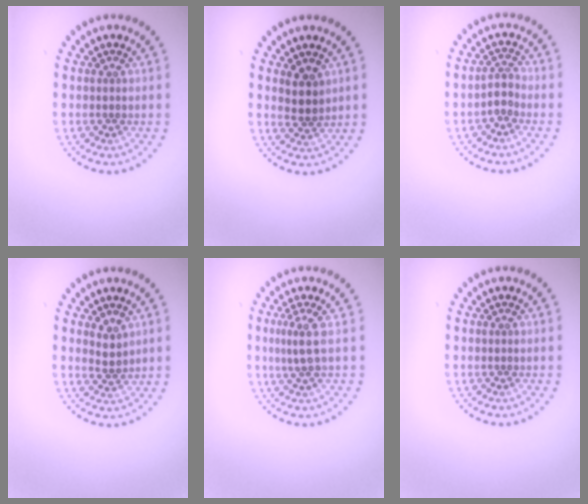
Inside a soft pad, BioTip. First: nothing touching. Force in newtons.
{"total": 2.2, "press": 1.9, "slide": 1.2}
{"total": 1.7, "press": 1.2, "slide": 1.2}
{"total": 1.6, "press": 1.4, "slide": 0.9}
{"total": 2.0, "press": 1.4, "slide": 1.4}
{"total": 0.0}